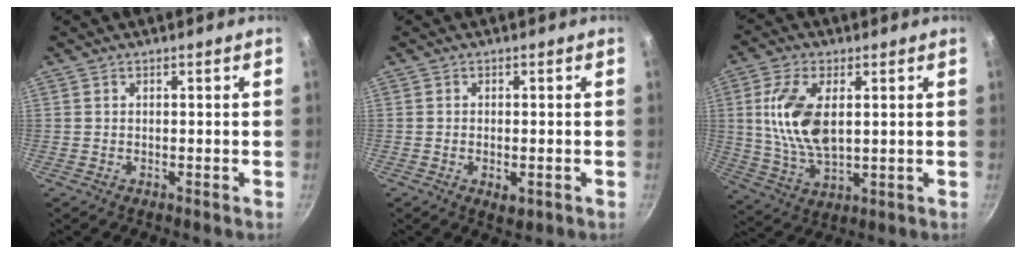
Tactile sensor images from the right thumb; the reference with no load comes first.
{"total": 2.9, "force": [-0.9, 1.5, 2.3], "torque": [-0.036, -0.006, -0.012]}
{"total": 12.9, "force": [2.3, 6.7, 10.7], "torque": [-0.205, -0.010, 0.049]}